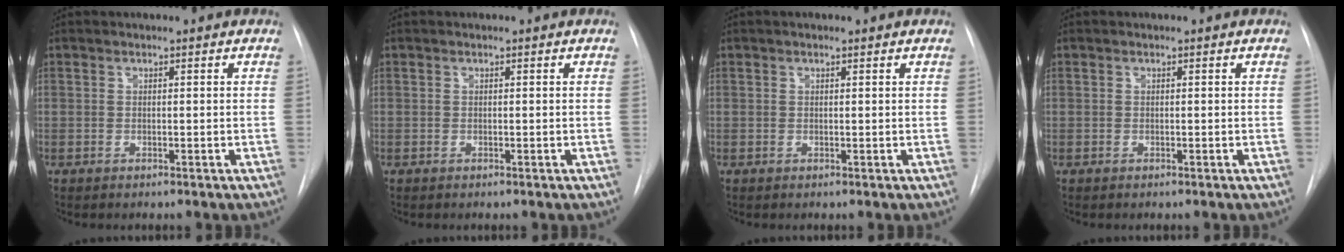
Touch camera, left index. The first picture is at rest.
{"total": 0.0}
{"total": 0.6, "force": [0.4, 0.1, 0.4], "torque": [-0.008, 0.001, 0.006]}
{"total": 0.0}